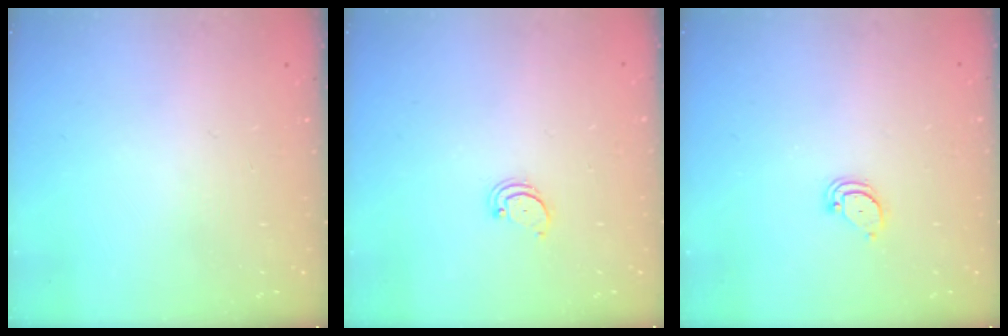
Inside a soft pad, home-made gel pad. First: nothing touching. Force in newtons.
{"total": 2.4, "press": 2.3, "slide": 0.5}
{"total": 2.1, "press": 2.1, "slide": 0.1}